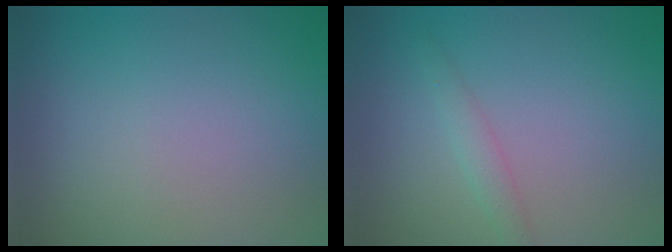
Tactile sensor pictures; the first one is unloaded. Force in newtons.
{"total": 1.4, "press": 1.4, "slide": 0.0}